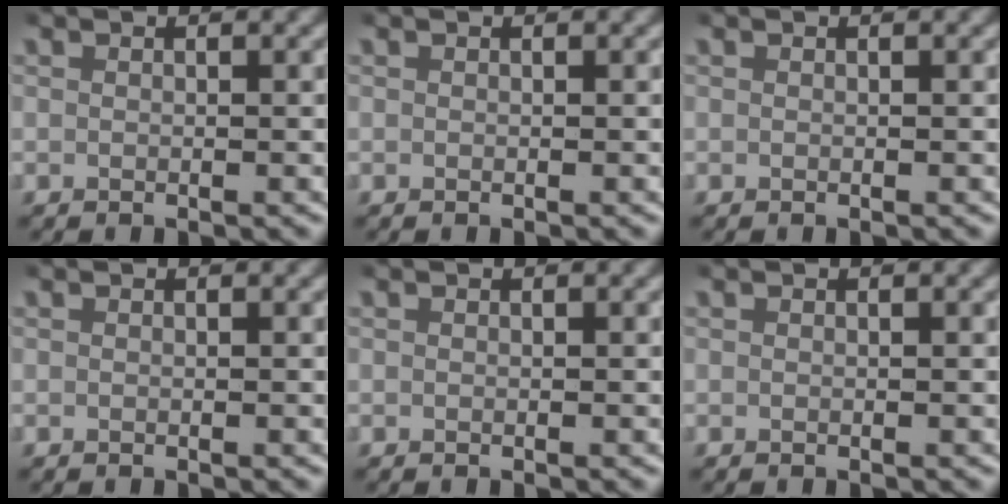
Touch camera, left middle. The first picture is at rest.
{"total": 0.0}
{"total": 0.0}
{"total": 0.0}
{"total": 0.0}
{"total": 0.0}